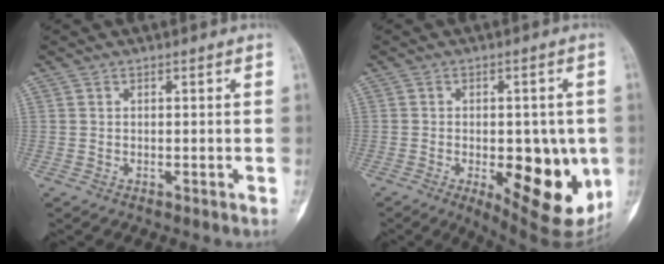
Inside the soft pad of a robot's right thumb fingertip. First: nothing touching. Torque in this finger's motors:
{"motor_torque": [-0.26, 0.89, 0.76, 0.38, 0.03]}